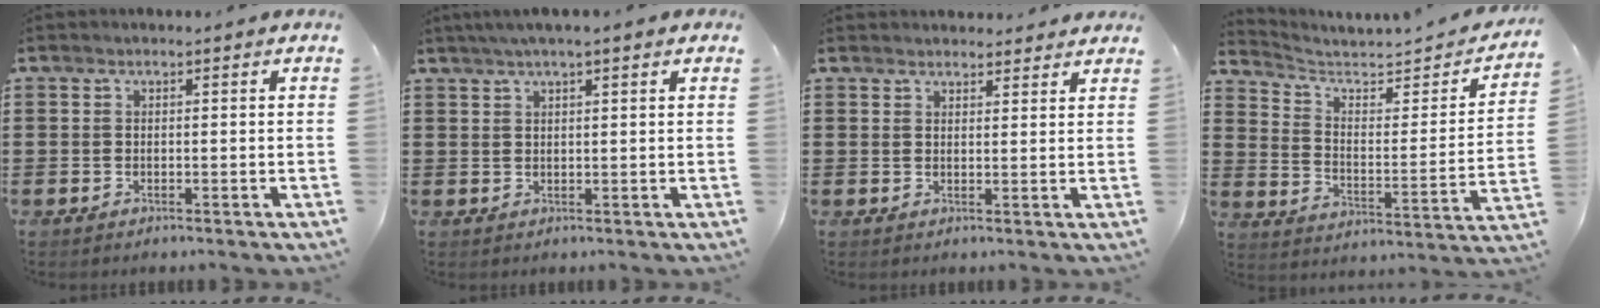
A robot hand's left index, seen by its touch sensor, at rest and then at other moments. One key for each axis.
{"total": 2.6, "fx": 1.8, "fy": 0.1, "fz": 1.8, "tx": -0.038, "ty": 0.005, "tz": 0.033}
{"total": 2.3, "fx": 2.3, "fy": 0.4, "fz": 0.0, "tx": -0.005, "ty": -0.003, "tz": 0.045}
{"total": 3.9, "fx": 3.3, "fy": 1.2, "fz": 1.7, "tx": -0.056, "ty": -0.027, "tz": 0.048}